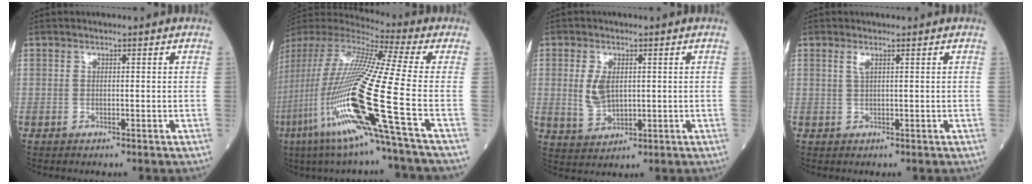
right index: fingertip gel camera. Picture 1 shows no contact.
{"total": 26.4, "force": [-9.6, -0.9, 24.6], "torque": [-0.519, -0.050, -0.194]}
{"total": 4.9, "force": [0.6, 2.8, 4.0], "torque": [-0.091, 0.001, 0.019]}
{"total": 0.9, "force": [0.4, 0.0, 0.8], "torque": [-0.027, 0.004, 0.007]}